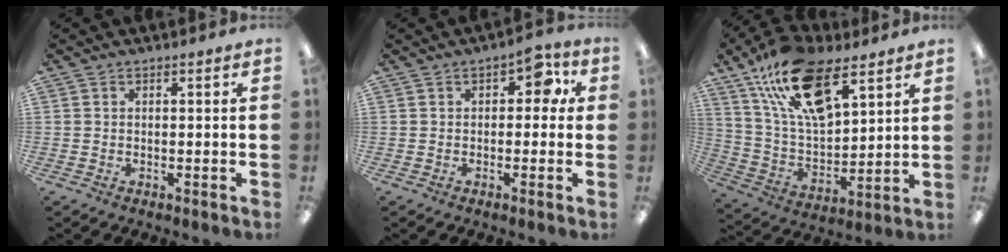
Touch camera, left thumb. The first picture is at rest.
{"total": 5.6, "force": [1.5, 3.4, 4.2], "torque": [-0.054, 0.001, 0.019]}
{"total": 21.0, "force": [12.3, 9.8, 14.0], "torque": [-0.262, -0.049, 0.219]}